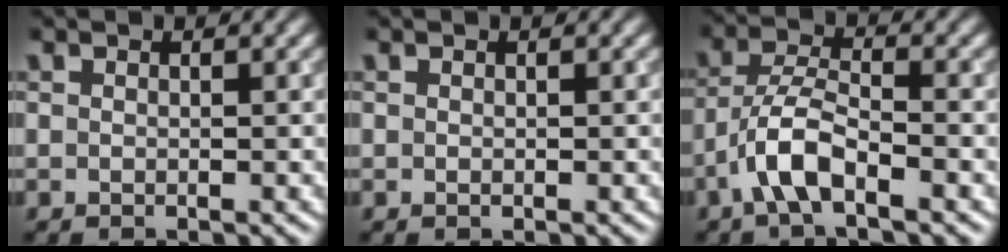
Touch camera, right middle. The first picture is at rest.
{"total": 0.0}
{"total": 4.4, "force": [-2.5, 1.3, 3.4], "torque": [-0.067, 0.008, -0.055]}